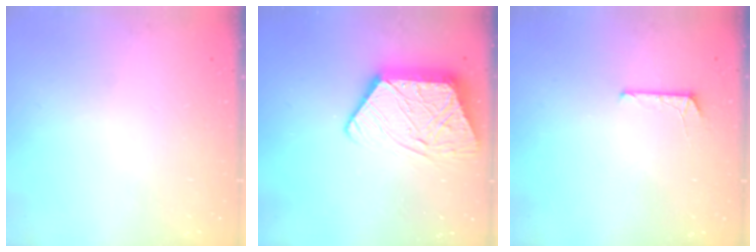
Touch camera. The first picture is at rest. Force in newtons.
{"total": 14.4, "press": 14.3, "slide": 1.2}
{"total": 4.8, "press": 4.8, "slide": 0.5}